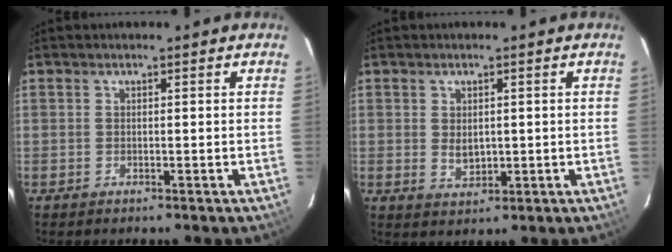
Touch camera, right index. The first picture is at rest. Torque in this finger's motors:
{"motor_torque": [0.06, -0.03, 0.19, 0.03]}